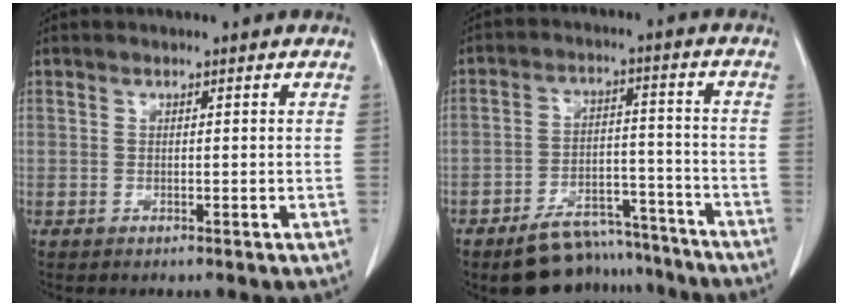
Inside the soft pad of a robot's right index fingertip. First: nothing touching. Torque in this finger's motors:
{"motor_torque": [0.78, -0.77, 0.30, 0.05]}